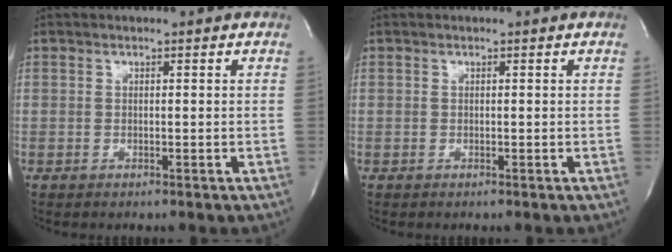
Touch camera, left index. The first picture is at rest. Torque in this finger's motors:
{"motor_torque": [0.00, 0.00, -0.03, 0.00]}